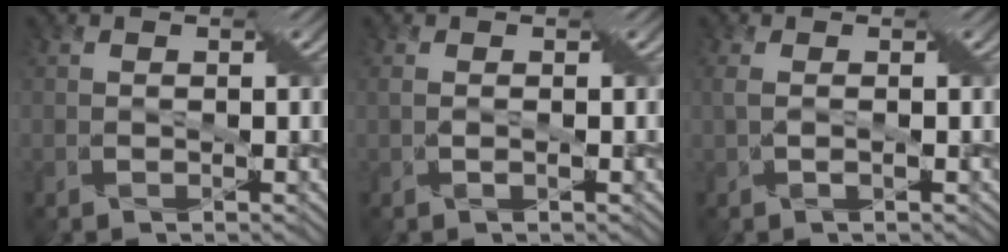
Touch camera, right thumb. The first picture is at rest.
{"total": 1.5, "force": [0.0, 0.6, 1.3], "torque": [-0.029, -0.005, 0.004]}
{"total": 2.1, "force": [0.1, 0.7, 2.0], "torque": [-0.044, 0.000, 0.004]}